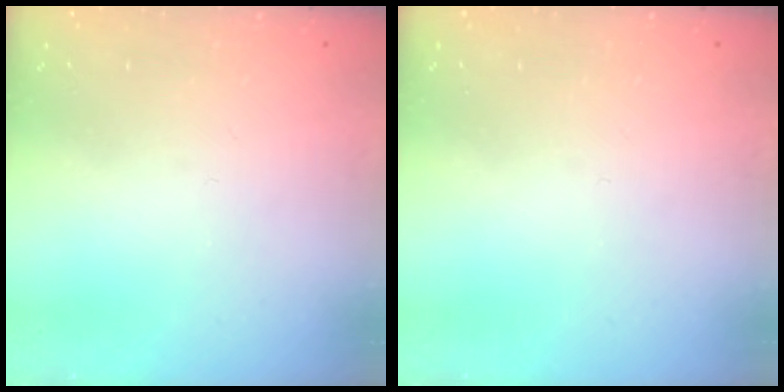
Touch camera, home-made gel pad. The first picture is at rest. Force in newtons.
{"total": 0.0}